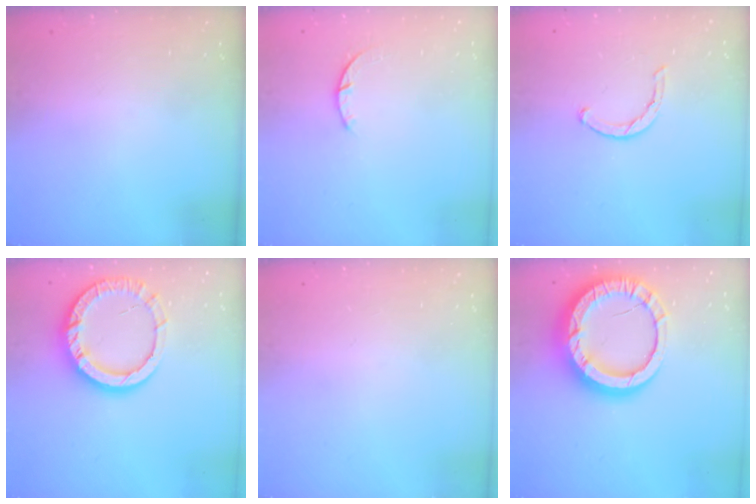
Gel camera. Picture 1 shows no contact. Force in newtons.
{"total": 1.2, "press": 1.2, "slide": 0.3}
{"total": 1.9, "press": 1.9, "slide": 0.3}
{"total": 13.2, "press": 13.1, "slide": 1.6}
{"total": 0.0}
{"total": 19.9, "press": 19.8, "slide": 2.0}